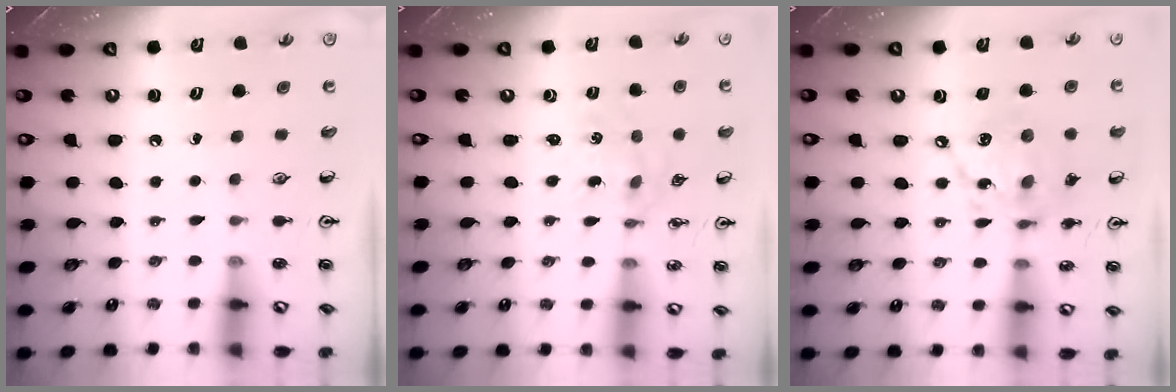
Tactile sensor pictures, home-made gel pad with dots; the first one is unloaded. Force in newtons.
{"total": 0.9, "press": 0.8, "slide": 0.1}
{"total": 12.3, "press": 12.2, "slide": 0.7}